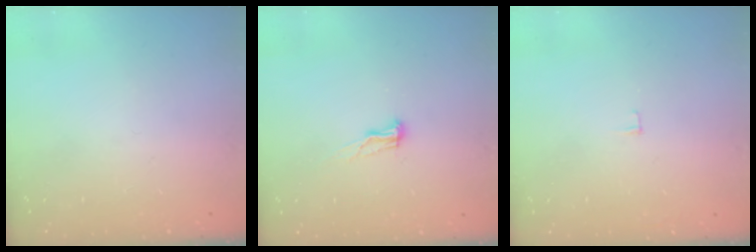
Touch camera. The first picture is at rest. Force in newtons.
{"total": 8.0, "press": 7.7, "slide": 2.0}
{"total": 3.9, "press": 3.8, "slide": 0.4}